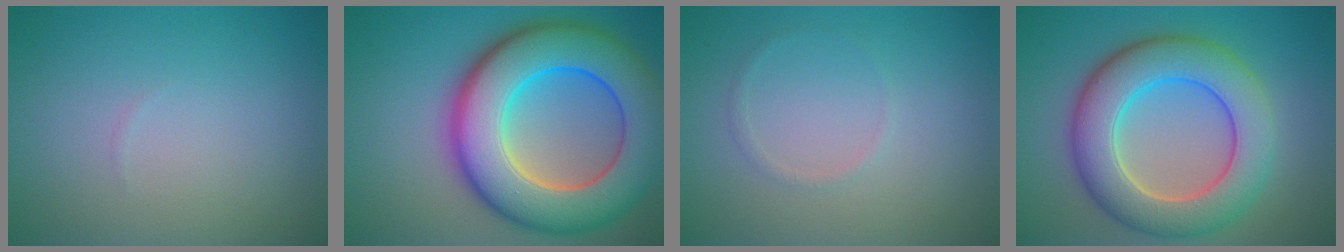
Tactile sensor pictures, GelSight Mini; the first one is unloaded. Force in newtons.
{"total": 13.4, "press": 13.4, "slide": 0.4}
{"total": 0.7, "press": 0.7, "slide": 0.0}
{"total": 9.0, "press": 9.0, "slide": 0.5}